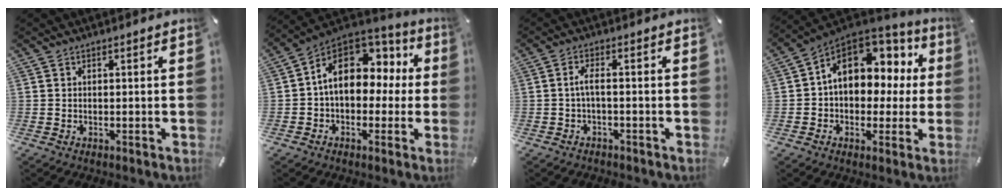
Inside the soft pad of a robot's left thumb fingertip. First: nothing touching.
{"total": 14.5, "force": [3.9, 10.3, 9.5], "torque": [-0.156, -0.013, 0.072]}
{"total": 3.3, "force": [-0.8, 0.8, 3.1], "torque": [-0.063, 0.004, -0.019]}
{"total": 13.8, "force": [4.2, 10.1, 8.4], "torque": [-0.128, -0.018, 0.081]}